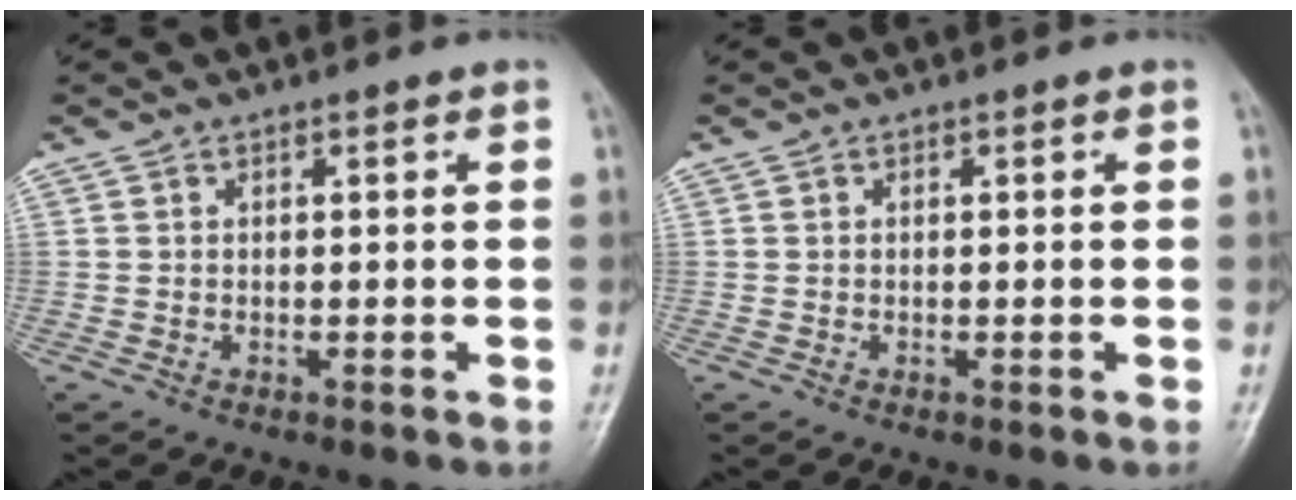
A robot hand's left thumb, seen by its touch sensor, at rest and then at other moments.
{"total": 0.0}